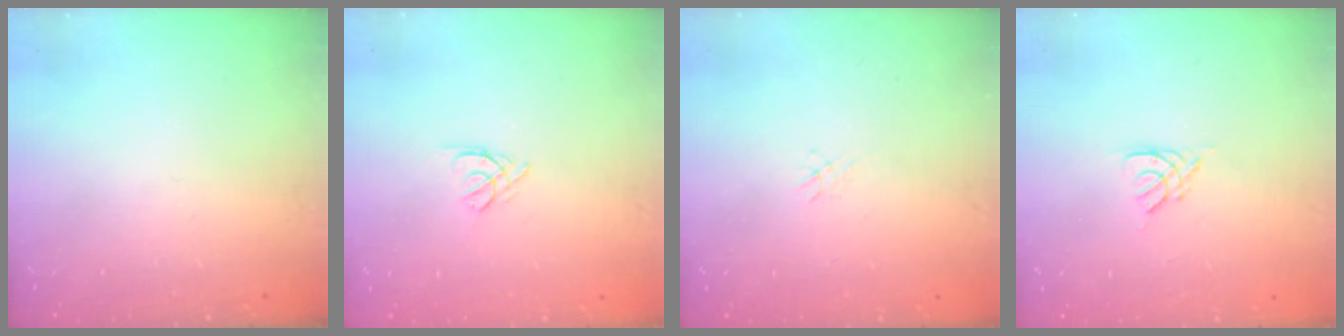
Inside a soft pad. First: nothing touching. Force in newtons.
{"total": 3.0, "press": 2.9, "slide": 0.7}
{"total": 1.2, "press": 1.1, "slide": 0.3}
{"total": 2.8, "press": 2.7, "slide": 0.5}